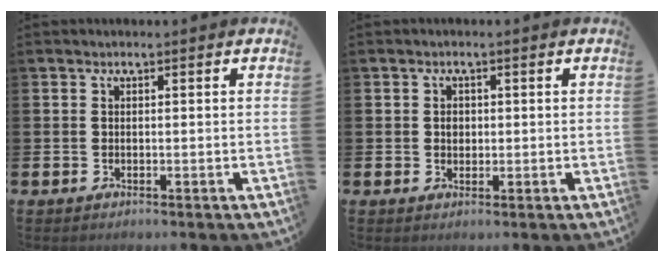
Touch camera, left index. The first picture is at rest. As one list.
[{"total": 1.4, "force": [0.3, 1.2, 0.6], "torque": [0.010, -0.001, -0.001]}]